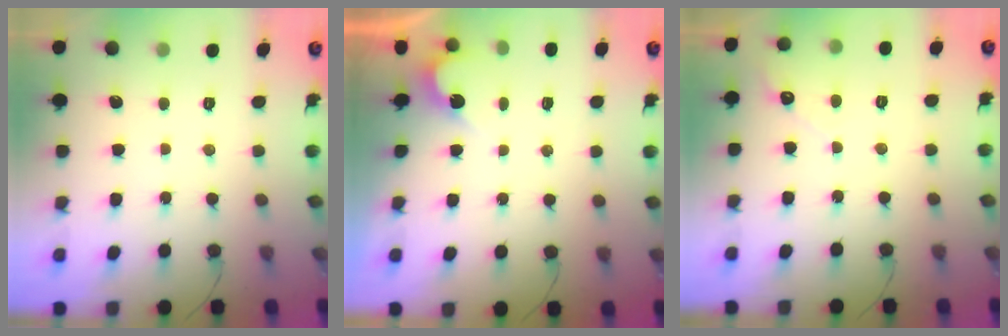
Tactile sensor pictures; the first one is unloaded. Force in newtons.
{"total": 2.7, "press": 2.7, "slide": 0.1}
{"total": 2.7, "press": 2.7, "slide": 0.2}